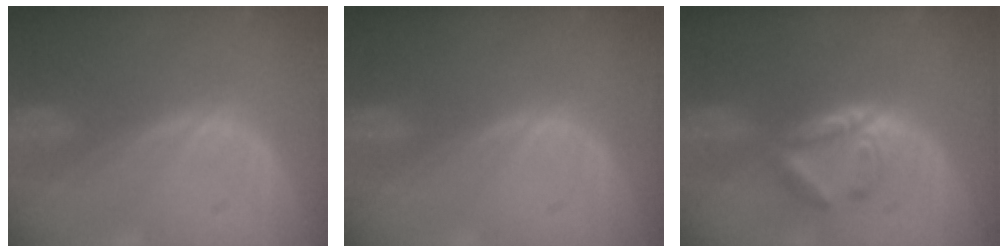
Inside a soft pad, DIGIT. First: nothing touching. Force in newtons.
{"total": 0.0}
{"total": 5.1, "press": 5.0, "slide": 1.1}